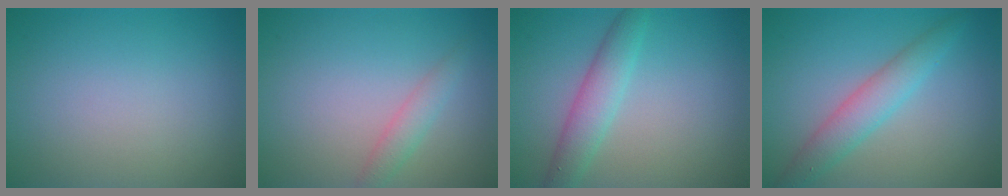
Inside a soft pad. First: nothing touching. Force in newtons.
{"total": 1.7, "press": 1.7, "slide": 0.1}
{"total": 3.2, "press": 3.2, "slide": 0.0}
{"total": 3.4, "press": 3.4, "slide": 0.1}